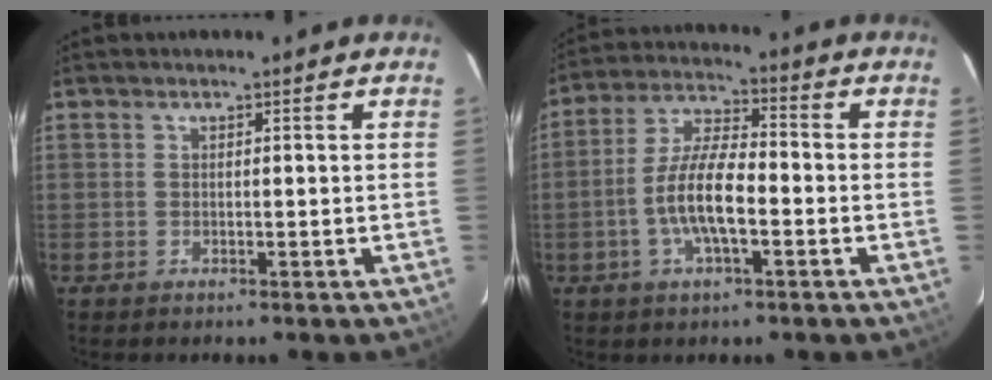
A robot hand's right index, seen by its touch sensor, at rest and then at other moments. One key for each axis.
{"total": 10.2, "fx": -3.0, "fy": 3.2, "fz": 9.2, "tx": -0.187, "ty": 0.004, "tz": -0.057}